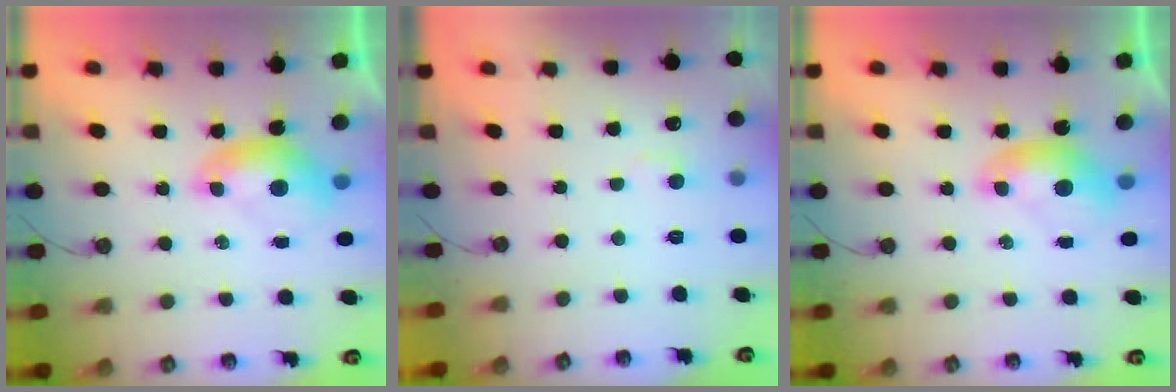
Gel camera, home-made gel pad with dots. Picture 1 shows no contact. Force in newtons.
{"total": 2.7, "press": 2.6, "slide": 0.5}
{"total": 0.0}